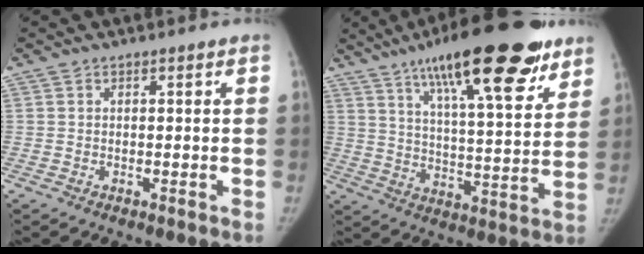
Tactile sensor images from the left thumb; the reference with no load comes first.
{"total": 25.1, "force": [15.5, 6.7, 18.6], "torque": [-0.262, -0.037, 0.238]}